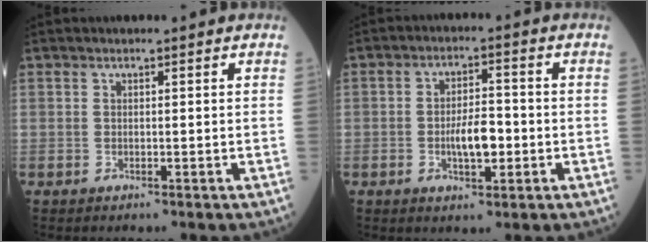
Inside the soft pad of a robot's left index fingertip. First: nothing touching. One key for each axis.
{"total": 5.3, "fx": -1.4, "fy": 1.9, "fz": 4.8, "tx": -0.086, "ty": 0.000, "tz": -0.026}